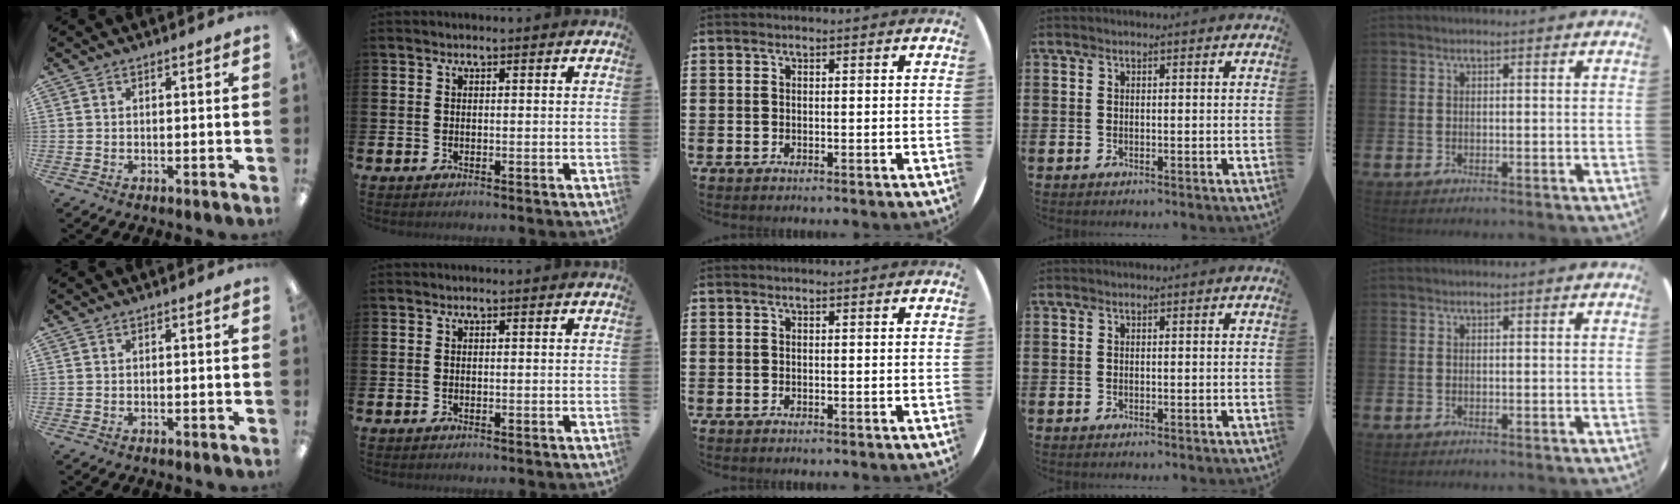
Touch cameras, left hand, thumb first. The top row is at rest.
{}